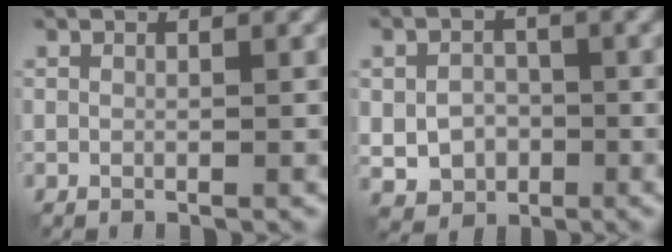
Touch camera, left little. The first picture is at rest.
{"total": 4.0, "force": [-0.8, 3.3, 2.1], "torque": [-0.043, -0.006, -0.014]}